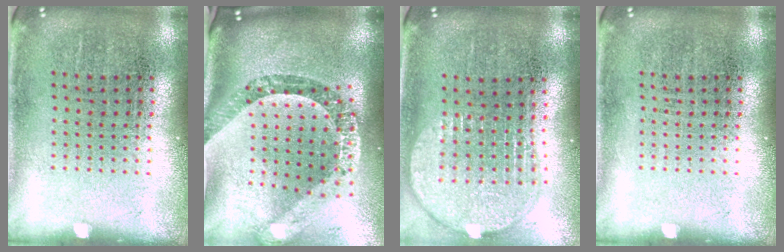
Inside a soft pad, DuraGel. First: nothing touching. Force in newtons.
{"total": 2.8, "press": 2.1, "slide": 1.8}
{"total": 1.9, "press": 1.6, "slide": 1.1}
{"total": 0.0}